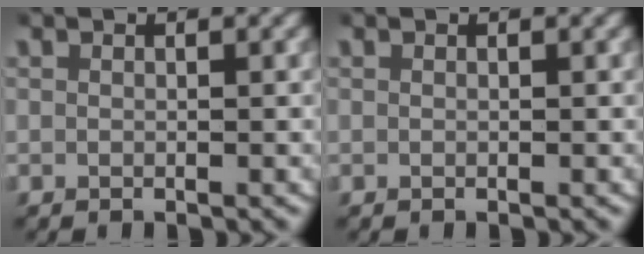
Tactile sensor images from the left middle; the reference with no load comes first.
{"total": 0.0}